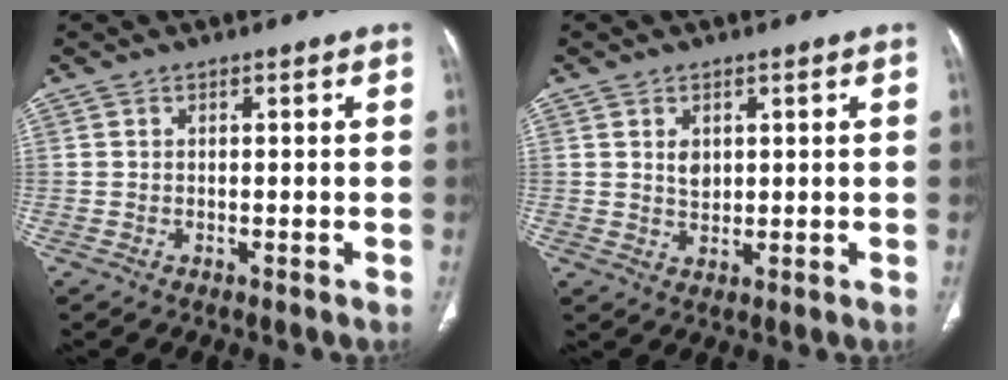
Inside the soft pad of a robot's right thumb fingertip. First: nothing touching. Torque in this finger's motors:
{"motor_torque": [0.22, 0.46, 0.38, -0.04, 0.02]}